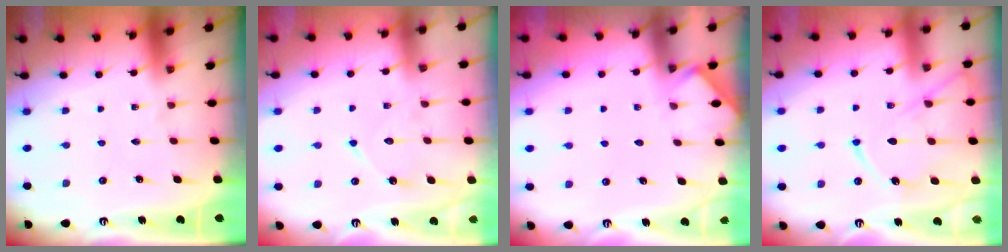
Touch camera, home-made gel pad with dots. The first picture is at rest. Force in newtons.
{"total": 8.4, "press": 8.4, "slide": 0.7}
{"total": 2.6, "press": 2.6, "slide": 0.4}
{"total": 13.5, "press": 13.4, "slide": 1.6}